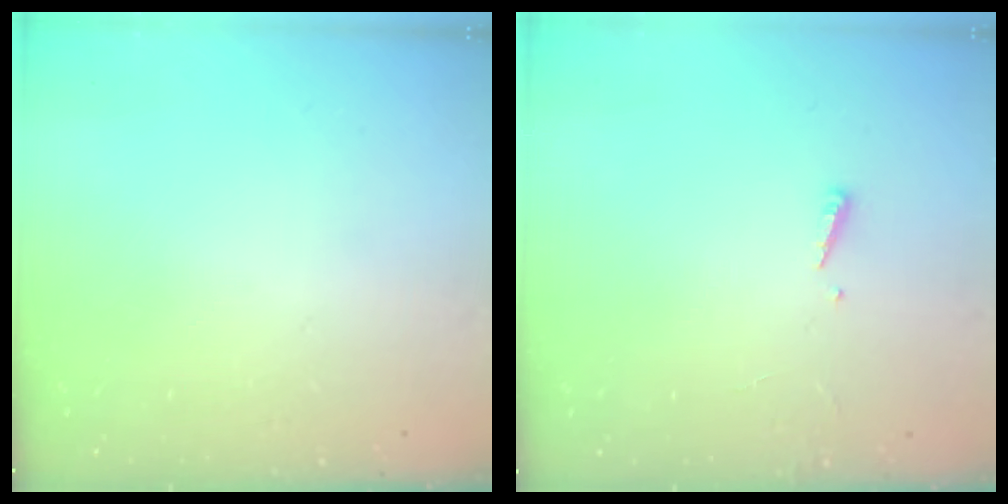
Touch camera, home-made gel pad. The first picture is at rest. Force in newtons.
{"total": 2.4, "press": 2.4, "slide": 0.2}